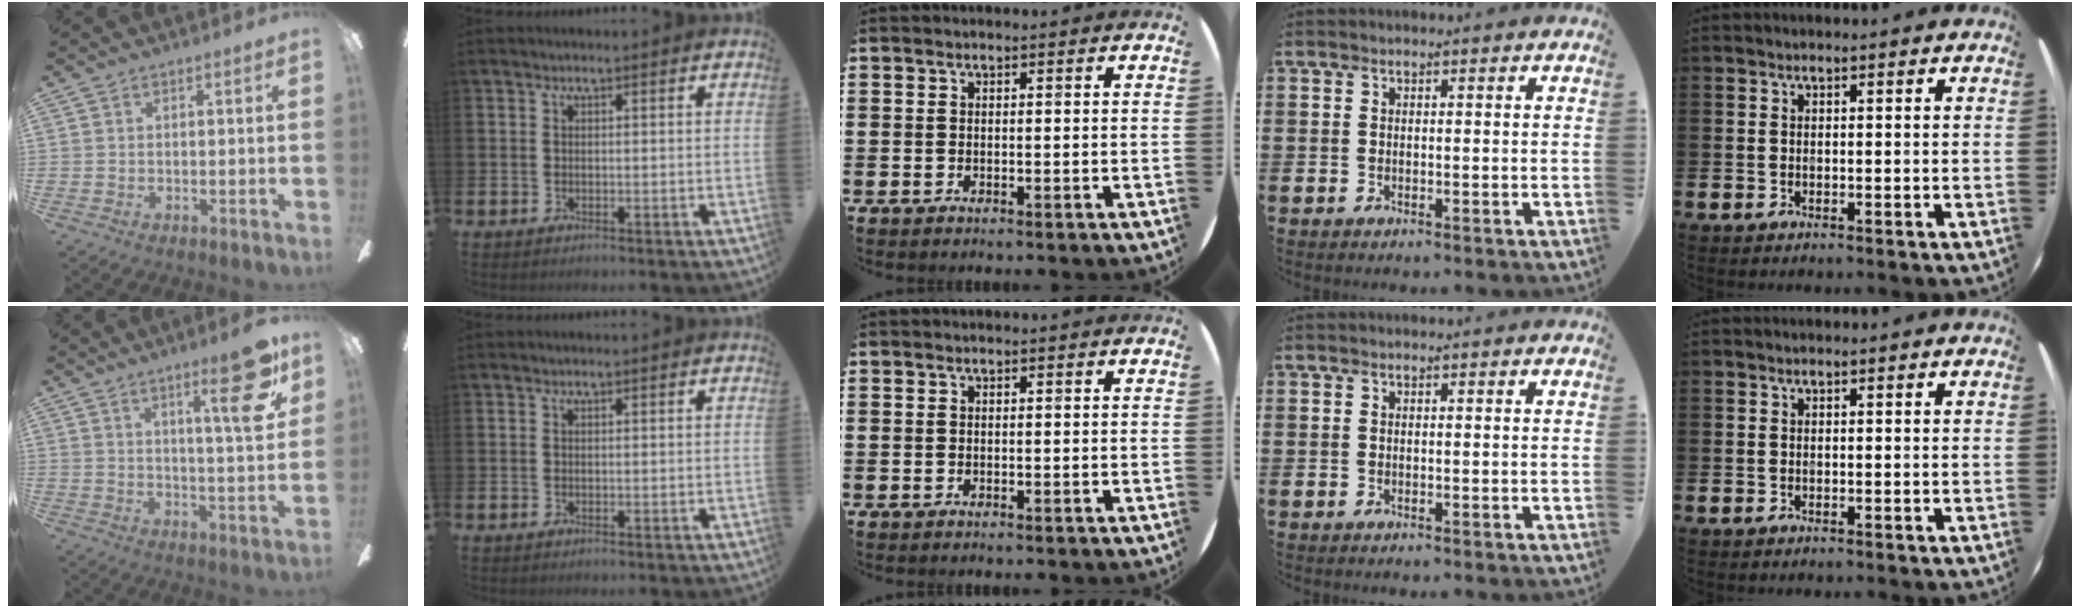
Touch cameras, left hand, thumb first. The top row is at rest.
{"thumb": {"total": 13.8, "force": [7.7, 2.5, 11.1], "torque": [-0.145, -0.036, 0.108]}}